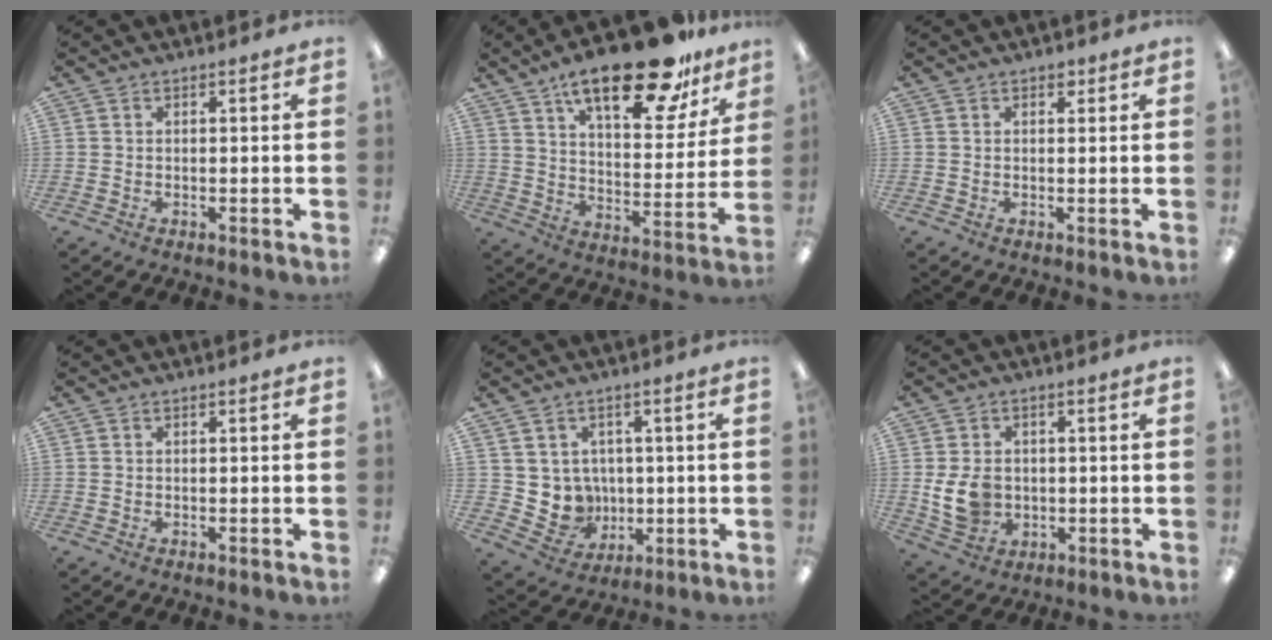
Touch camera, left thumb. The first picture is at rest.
{"total": 22.4, "force": [15.8, 8.1, 13.7], "torque": [-0.207, -0.091, 0.259]}
{"total": 1.3, "force": [0.8, 0.9, 0.6], "torque": [0.003, -0.004, 0.010]}
{"total": 0.0}
{"total": 6.7, "force": [2.1, 6.3, 0.5], "torque": [-0.022, -0.015, 0.051]}
{"total": 7.9, "force": [-0.3, 6.5, 4.6], "torque": [-0.097, 0.004, -0.004]}